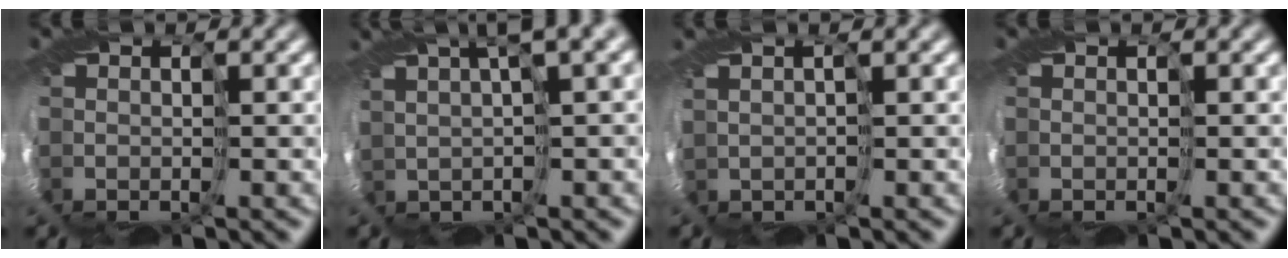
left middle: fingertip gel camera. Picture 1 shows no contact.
{"total": 3.6, "force": [2.3, -2.0, 2.0], "torque": [-0.019, 0.014, 0.043]}
{"total": 2.8, "force": [0.3, -2.1, -1.8], "torque": [0.033, 0.004, 0.010]}
{"total": 0.0}